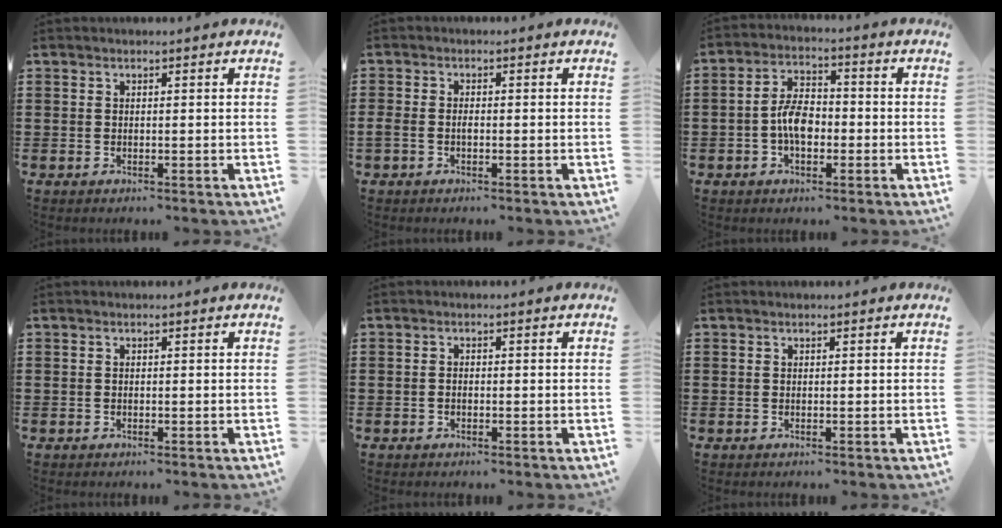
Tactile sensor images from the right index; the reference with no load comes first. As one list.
[{"total": 1.1, "force": [-0.5, 0.6, 0.8], "torque": [-0.017, 0.000, -0.010]}, {"total": 5.8, "force": [-1.3, 3.2, 4.7], "torque": [-0.097, 0.007, -0.026]}, {"total": 0.0}, {"total": 0.7, "force": [-0.5, 0.4, 0.3], "torque": [-0.008, -0.001, -0.009]}, {"total": 0.0}]